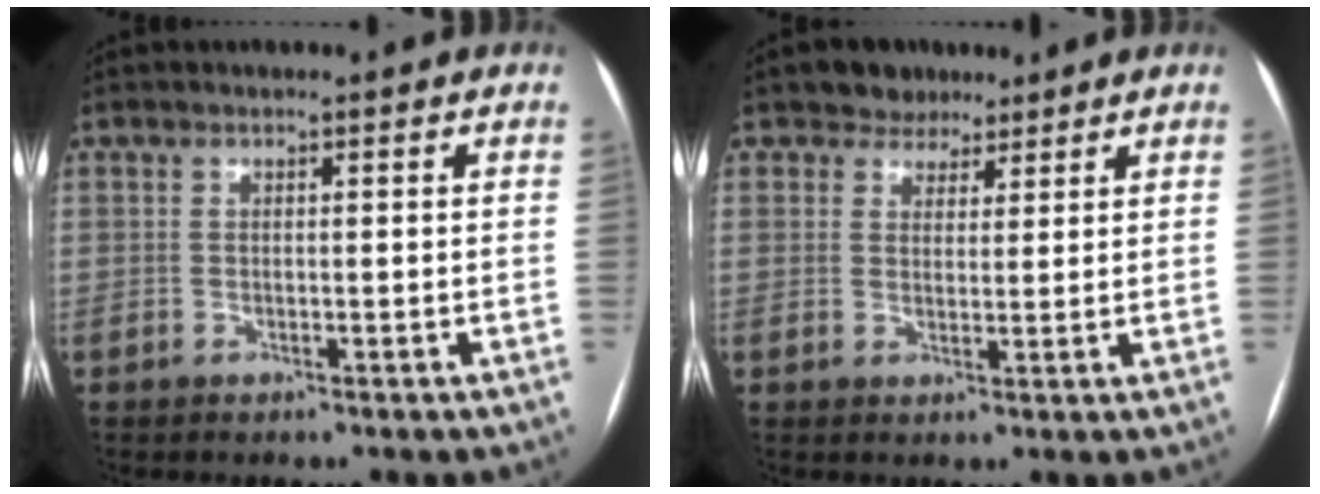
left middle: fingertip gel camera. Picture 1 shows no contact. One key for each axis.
{"total": 4.1, "fx": 3.1, "fy": 2.7, "fz": 0.3, "tx": -0.001, "ty": 0.008, "tz": 0.046}